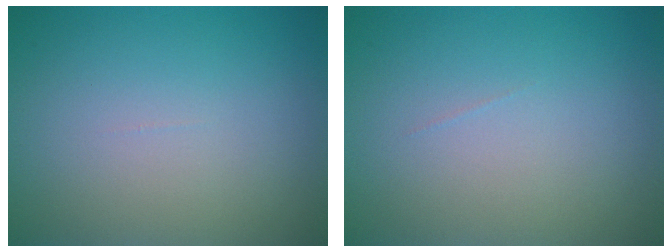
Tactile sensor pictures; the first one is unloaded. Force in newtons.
{"total": 0.0}